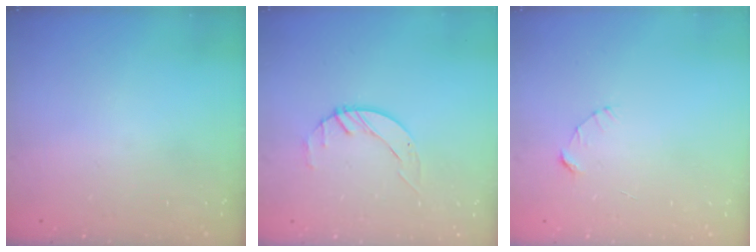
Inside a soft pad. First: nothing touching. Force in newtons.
{"total": 2.1, "press": 2.0, "slide": 0.3}
{"total": 2.4, "press": 2.4, "slide": 0.2}